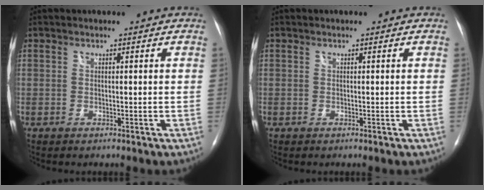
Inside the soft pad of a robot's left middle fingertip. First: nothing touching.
{"total": 0.0}